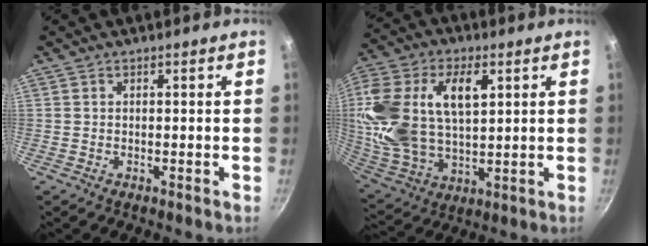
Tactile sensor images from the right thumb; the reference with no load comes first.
{"total": 22.3, "force": [5.7, 13.2, 17.1], "torque": [-0.345, -0.007, 0.109]}